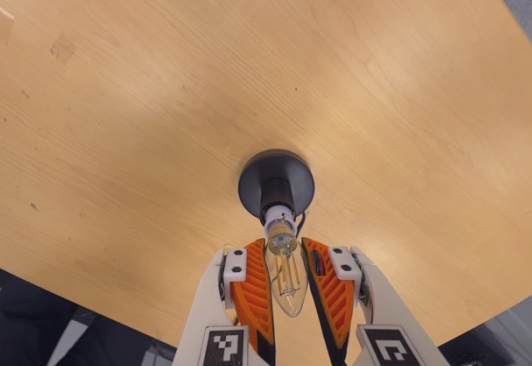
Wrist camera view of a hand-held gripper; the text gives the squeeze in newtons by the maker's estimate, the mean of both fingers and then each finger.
{"total": 11.9, "left": 11.5, "right": 12.2}